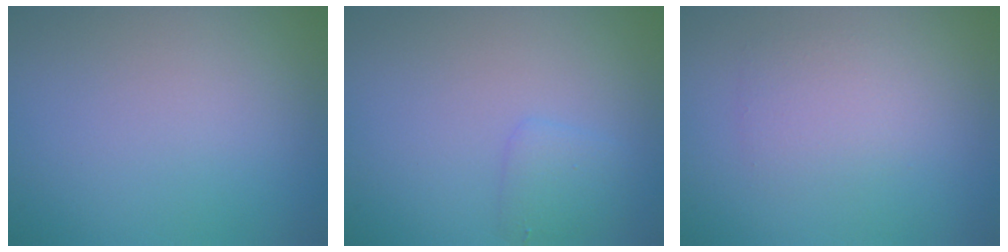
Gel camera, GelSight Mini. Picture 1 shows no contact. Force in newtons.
{"total": 1.7, "press": 1.7, "slide": 0.1}
{"total": 1.9, "press": 1.9, "slide": 0.1}